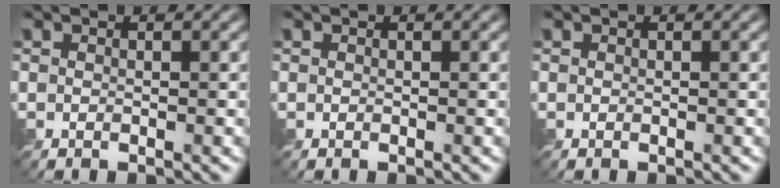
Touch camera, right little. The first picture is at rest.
{"total": 0.0}
{"total": 0.0}